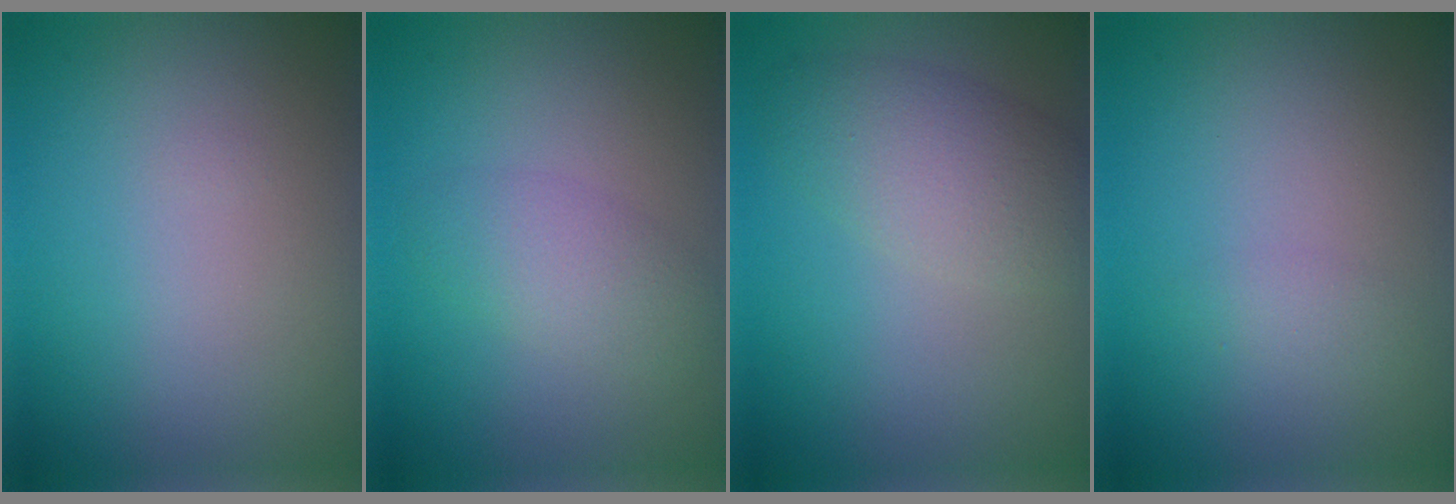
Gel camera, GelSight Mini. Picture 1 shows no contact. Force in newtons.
{"total": 2.7, "press": 2.7, "slide": 0.1}
{"total": 4.1, "press": 4.1, "slide": 0.2}
{"total": 0.9, "press": 0.9, "slide": 0.1}